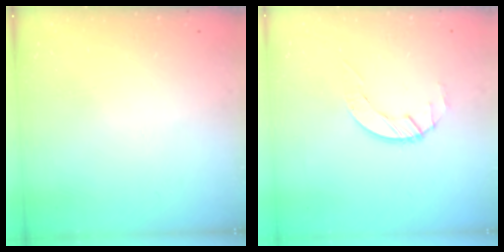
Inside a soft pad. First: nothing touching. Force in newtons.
{"total": 2.9, "press": 2.8, "slide": 0.3}